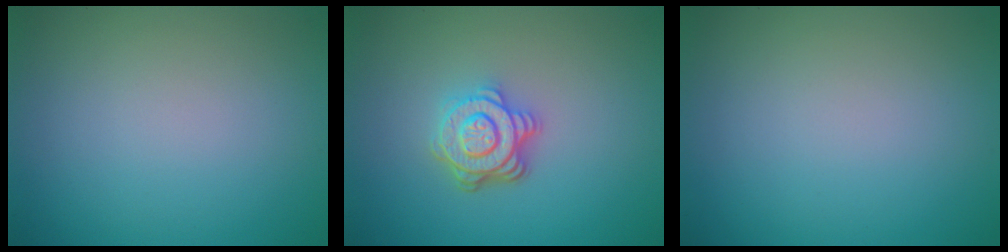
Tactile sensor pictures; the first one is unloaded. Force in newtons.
{"total": 4.3, "press": 3.4, "slide": 2.7}
{"total": 0.0}